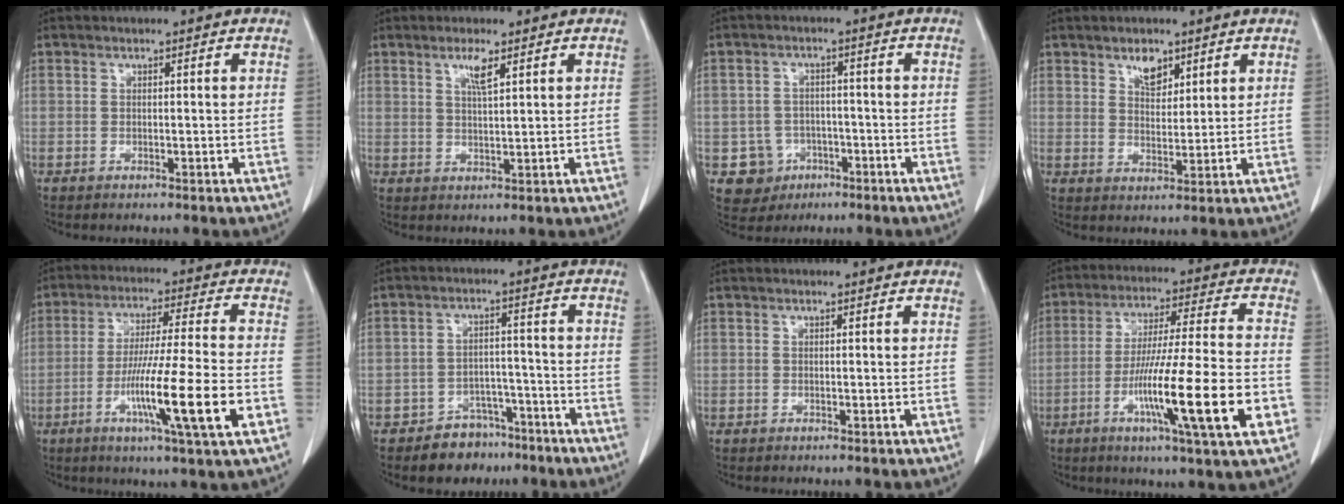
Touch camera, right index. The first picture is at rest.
{"total": 3.0, "force": [1.8, 0.2, 2.5], "torque": [-0.052, -0.003, 0.034]}
{"total": 5.6, "force": [-2.1, 5.1, 0.5], "torque": [-0.006, 0.011, -0.028]}
{"total": 4.0, "force": [2.7, 2.1, 2.1], "torque": [-0.037, -0.002, 0.050]}
{"total": 14.9, "force": [-4.9, -0.4, 14.1], "torque": [-0.253, -0.020, -0.085]}
{"total": 6.1, "force": [-4.5, 3.9, 0.9], "torque": [-0.005, 0.014, -0.069]}
{"total": 0.0}
{"total": 18.2, "force": [-6.0, 0.1, 17.2], "torque": [-0.279, -0.017, -0.099]}